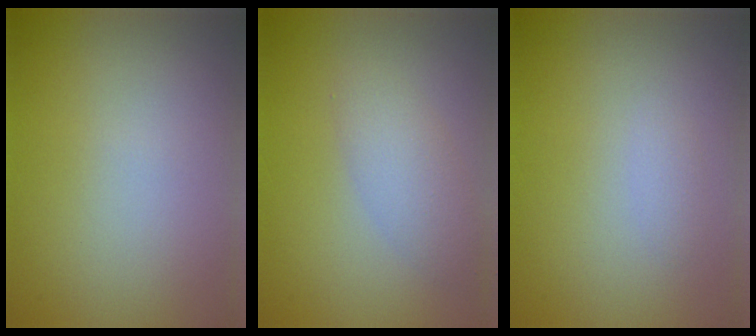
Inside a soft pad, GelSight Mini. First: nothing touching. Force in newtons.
{"total": 2.6, "press": 2.6, "slide": 0.1}
{"total": 0.7, "press": 0.7, "slide": 0.1}